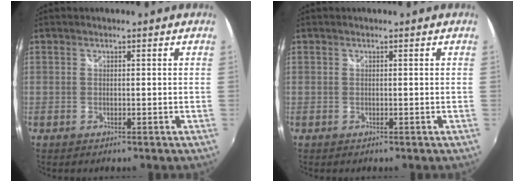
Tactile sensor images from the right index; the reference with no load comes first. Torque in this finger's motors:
{"motor_torque": [0.50, 0.53, 0.00, 0.00]}